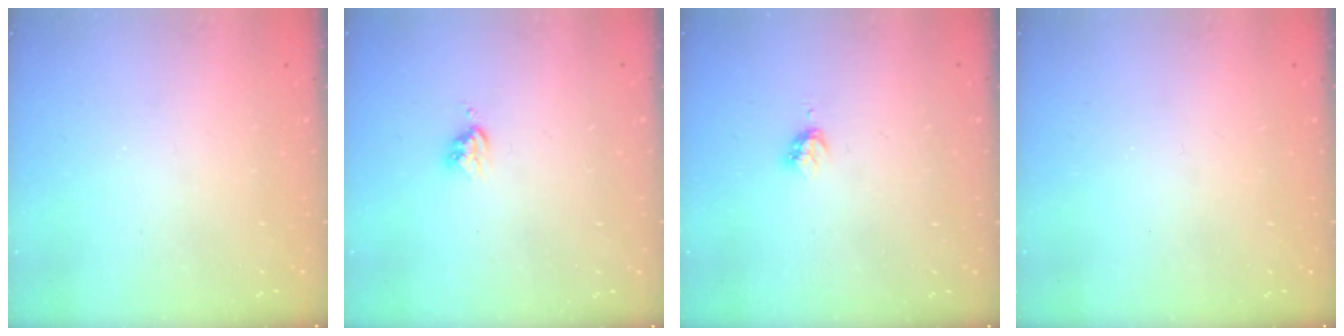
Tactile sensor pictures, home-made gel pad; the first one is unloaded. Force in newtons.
{"total": 3.7, "press": 3.7, "slide": 0.5}
{"total": 2.9, "press": 2.8, "slide": 0.4}
{"total": 0.0}